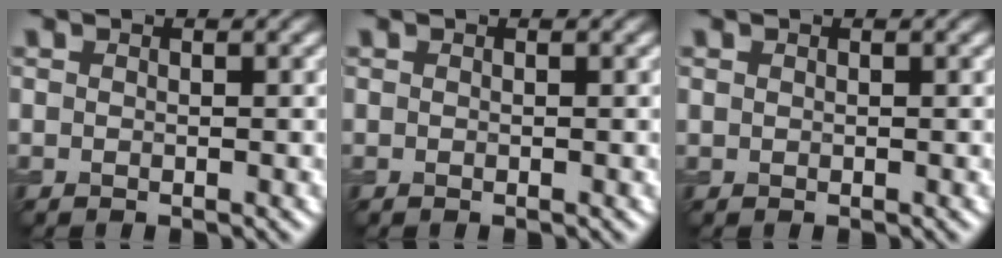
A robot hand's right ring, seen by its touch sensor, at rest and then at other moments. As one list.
[{"total": 0.0}, {"total": 0.0}]